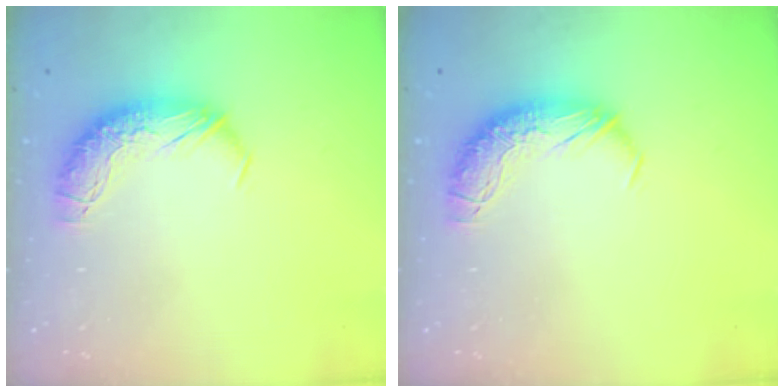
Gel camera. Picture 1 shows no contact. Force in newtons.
{"total": 0.0}